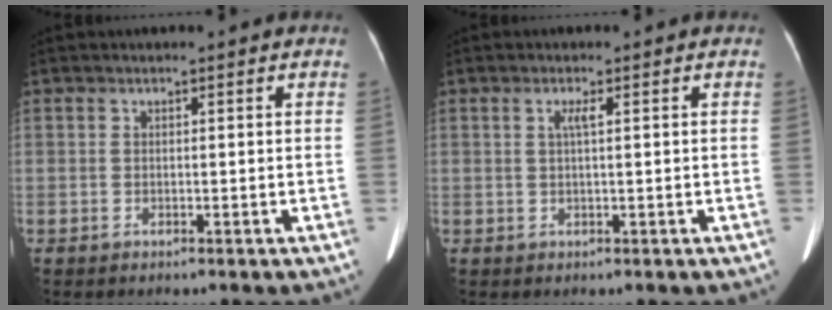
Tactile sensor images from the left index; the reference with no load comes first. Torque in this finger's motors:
{"motor_torque": [0.23, 0.09, 0.01, 0.01]}